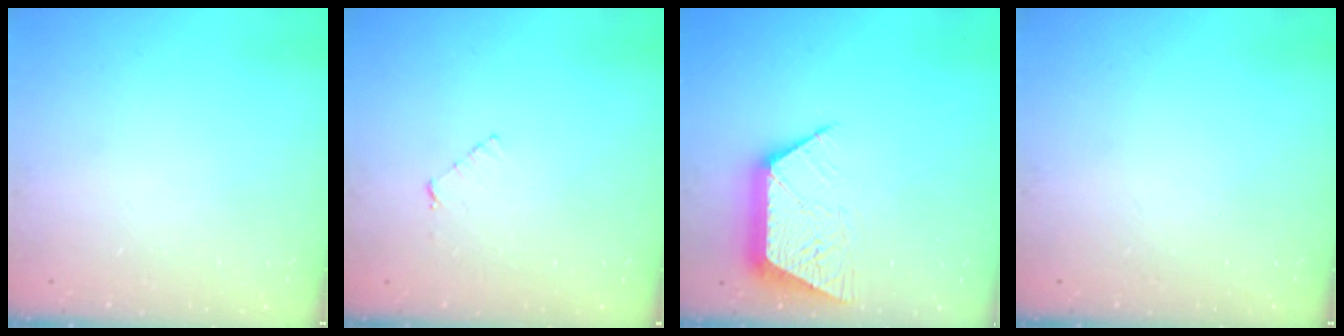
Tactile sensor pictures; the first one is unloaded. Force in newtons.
{"total": 3.4, "press": 3.4, "slide": 0.3}
{"total": 11.8, "press": 11.8, "slide": 0.6}
{"total": 0.0}